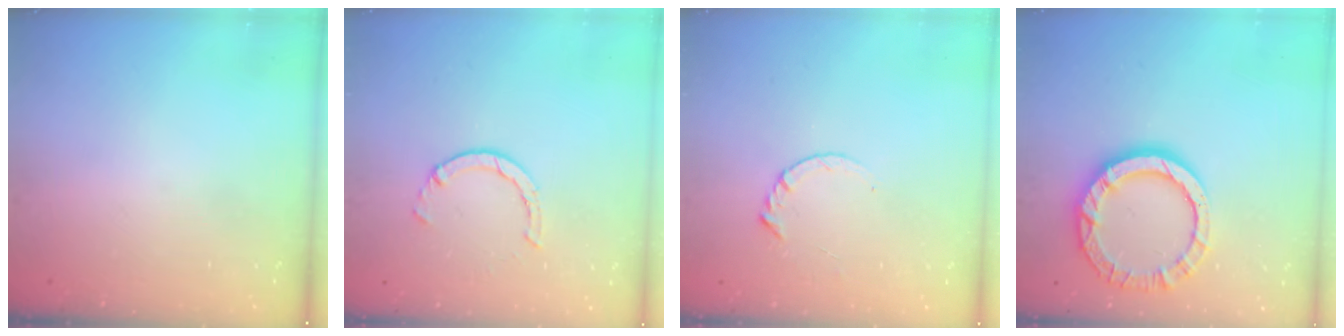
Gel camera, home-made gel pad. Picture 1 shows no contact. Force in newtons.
{"total": 2.9, "press": 2.9, "slide": 0.4}
{"total": 3.6, "press": 3.6, "slide": 0.4}
{"total": 11.5, "press": 11.5, "slide": 0.9}